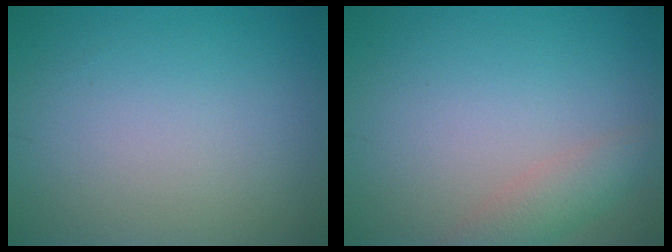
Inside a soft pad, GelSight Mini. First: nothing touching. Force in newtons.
{"total": 2.5, "press": 2.5, "slide": 0.2}